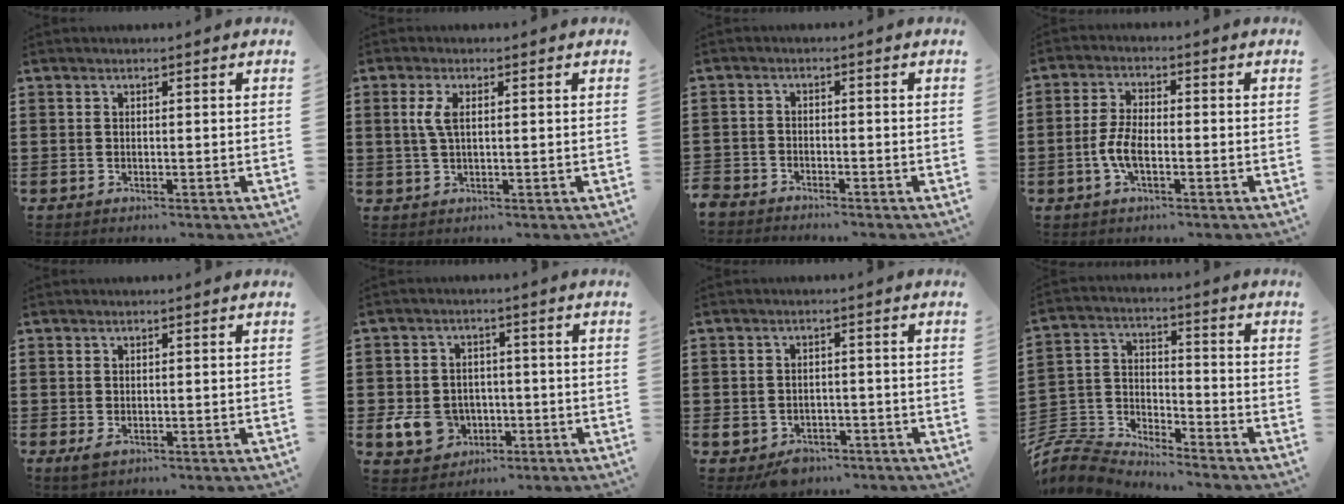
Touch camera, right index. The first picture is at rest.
{"total": 3.1, "force": [0.7, 1.1, 2.8], "torque": [-0.066, 0.005, 0.008]}
{"total": 2.5, "force": [-2.4, 0.6, -0.3], "torque": [-0.009, -0.001, -0.057]}
{"total": 4.8, "force": [-1.5, 2.1, 4.1], "torque": [-0.099, -0.002, -0.034]}
{"total": 1.1, "force": [-0.2, 0.6, 0.9], "torque": [-0.027, -0.004, -0.006]}
{"total": 6.8, "force": [-1.9, 5.5, 3.5], "torque": [-0.099, 0.005, -0.036]}
{"total": 3.2, "force": [-2.6, 1.7, 0.7], "torque": [-0.026, -0.001, -0.055]}
{"total": 6.4, "force": [-6.2, 1.5, 0.4], "torque": [-0.036, -0.001, -0.134]}